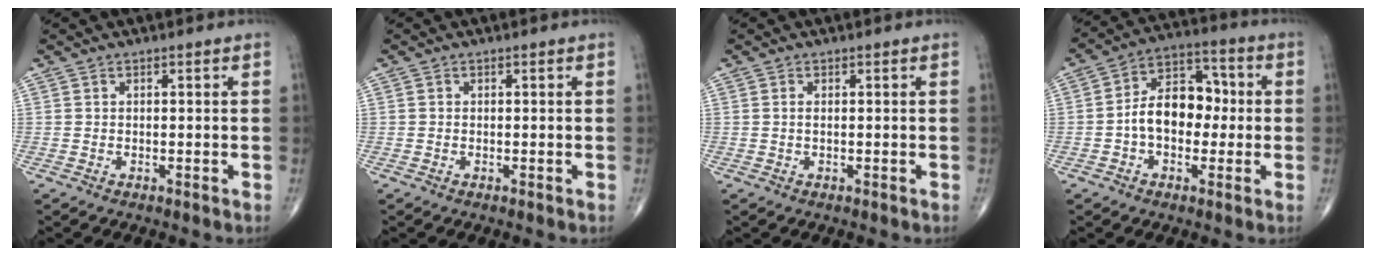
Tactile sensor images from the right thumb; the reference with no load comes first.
{"total": 0.0}
{"total": 0.7, "force": [0.1, 0.2, 0.6], "torque": [-0.017, 0.000, 0.002]}
{"total": 11.5, "force": [-0.8, 7.8, 8.5], "torque": [-0.109, 0.041, -0.026]}